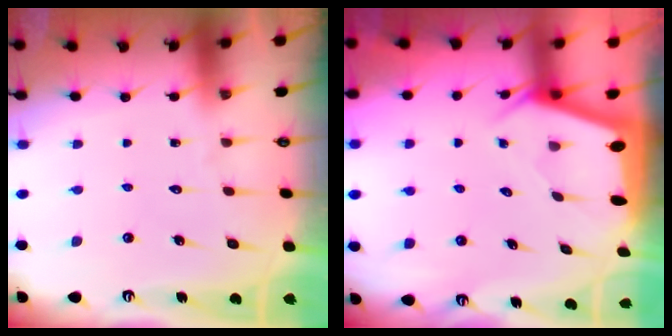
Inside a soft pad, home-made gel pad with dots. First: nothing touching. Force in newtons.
{"total": 2.1, "press": 2.1, "slide": 0.3}